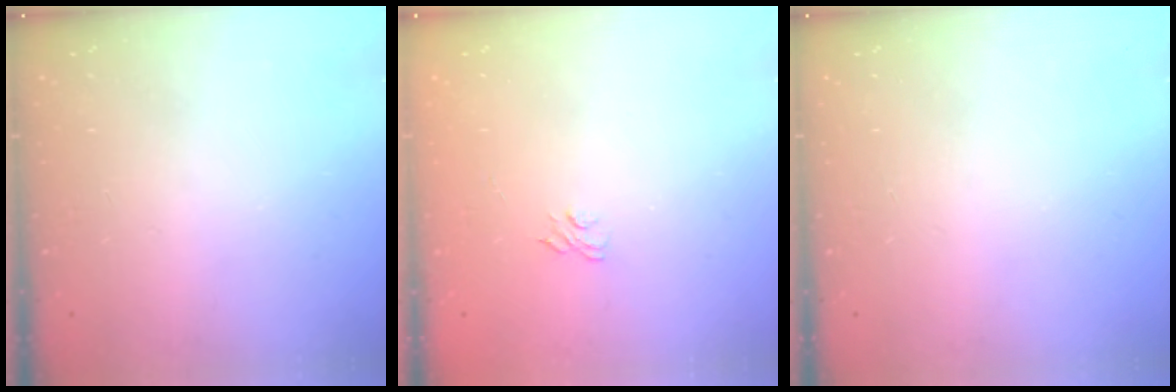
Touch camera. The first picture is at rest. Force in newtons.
{"total": 4.2, "press": 4.0, "slide": 1.1}
{"total": 0.0}